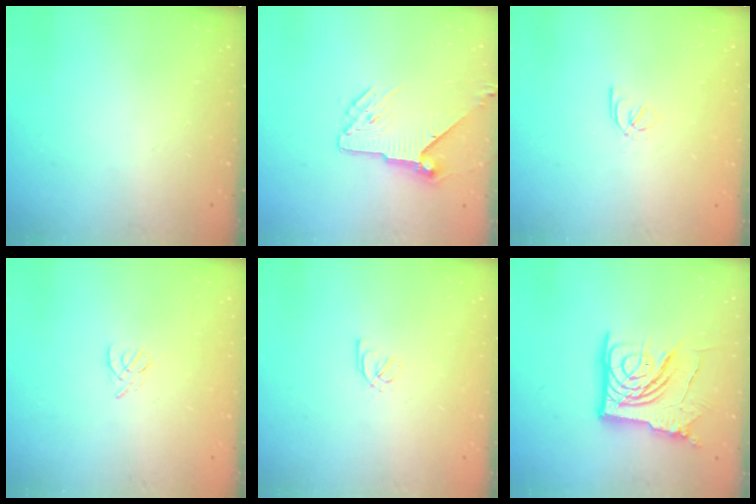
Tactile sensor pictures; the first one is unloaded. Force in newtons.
{"total": 7.8, "press": 7.8, "slide": 0.2}
{"total": 2.2, "press": 2.2, "slide": 0.5}
{"total": 2.0, "press": 1.9, "slide": 0.5}
{"total": 1.8, "press": 1.8, "slide": 0.4}
{"total": 19.2, "press": 19.1, "slide": 2.1}